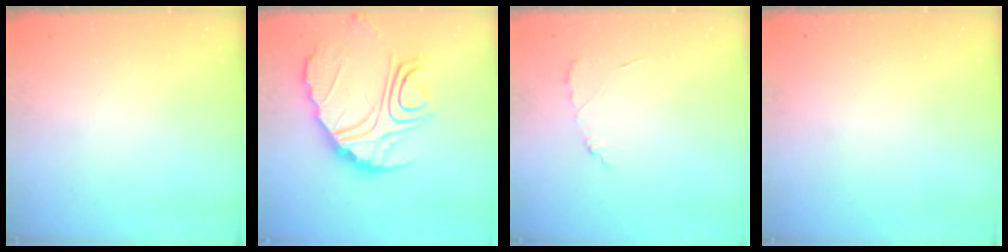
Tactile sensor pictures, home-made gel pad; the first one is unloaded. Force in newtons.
{"total": 15.7, "press": 15.6, "slide": 1.4}
{"total": 4.7, "press": 4.7, "slide": 0.4}
{"total": 2.1, "press": 2.1, "slide": 0.1}